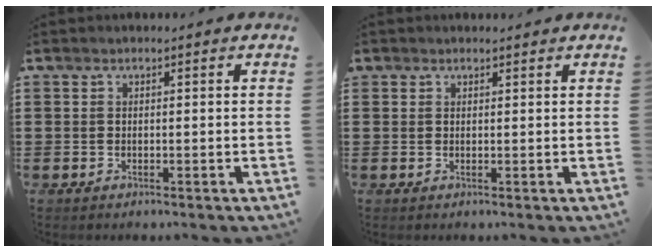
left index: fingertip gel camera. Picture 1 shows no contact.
{"total": 0.9, "force": [0.8, 0.4, 0.0], "torque": [-0.002, 0.002, 0.015]}